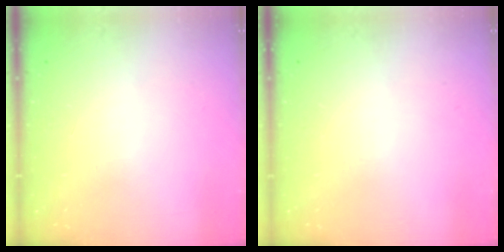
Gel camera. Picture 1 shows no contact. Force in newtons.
{"total": 0.0}